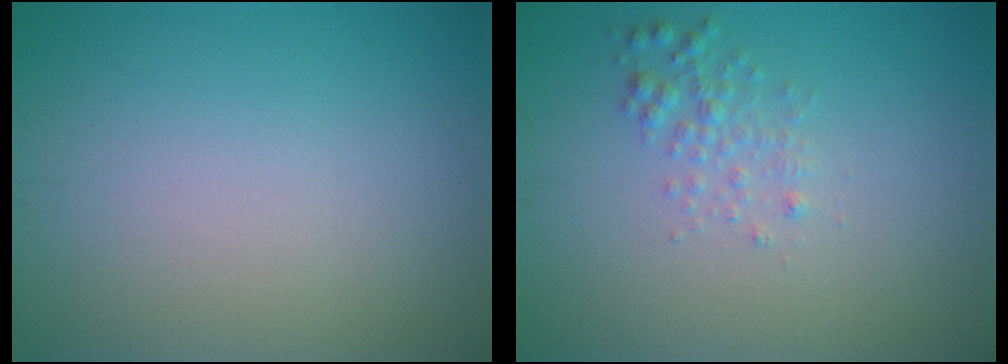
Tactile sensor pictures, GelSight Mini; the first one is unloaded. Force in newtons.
{"total": 1.5, "press": 1.5, "slide": 0.1}